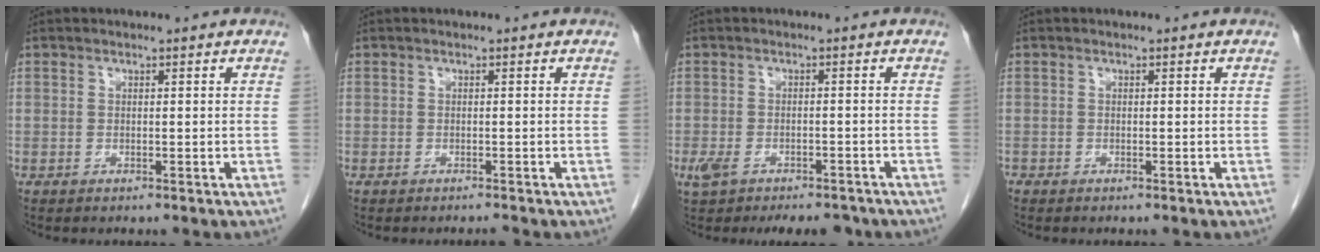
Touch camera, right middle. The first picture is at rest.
{"total": 0.5, "force": [-0.5, -0.1, 0.1], "torque": [-0.006, -0.002, -0.007]}
{"total": 9.7, "force": [-7.2, 4.3, 4.9], "torque": [-0.083, 0.009, -0.101]}
{"total": 0.0}